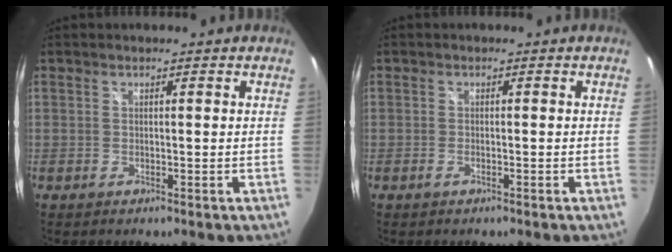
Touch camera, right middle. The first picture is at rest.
{"total": 1.1, "force": [-0.7, 0.4, 0.7], "torque": [-0.017, -0.001, -0.015]}